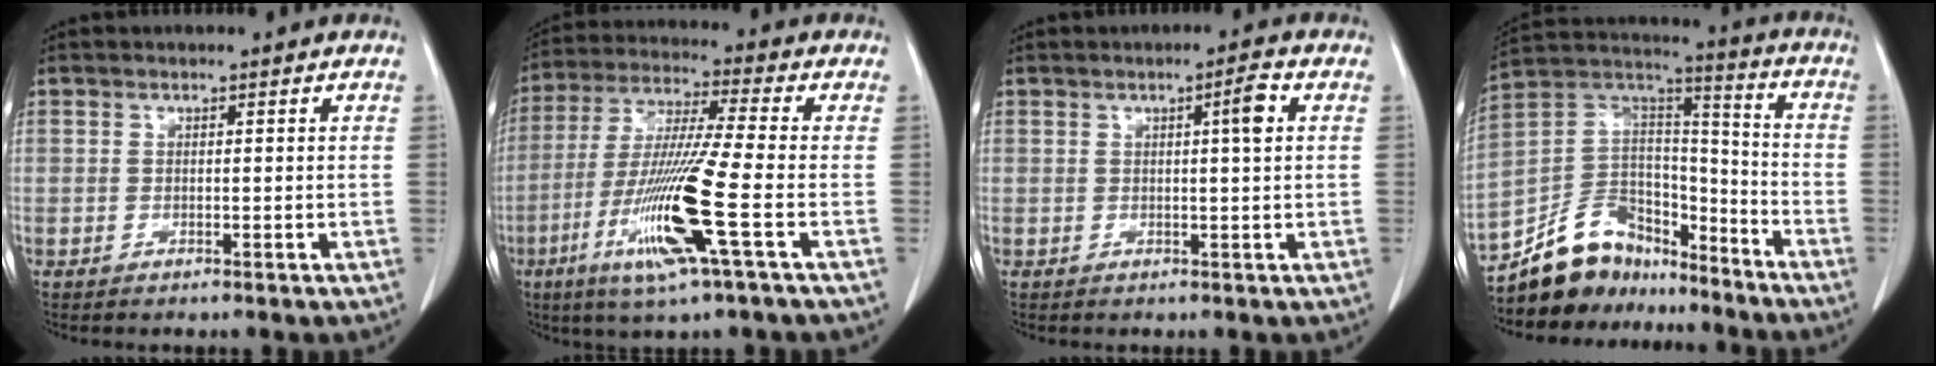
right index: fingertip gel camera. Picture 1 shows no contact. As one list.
[{"total": 14.7, "force": [-5.1, -0.8, 13.8], "torque": [-0.284, -0.024, -0.099]}, {"total": 3.0, "force": [0.8, -0.1, 2.9], "torque": [-0.045, 0.001, 0.011]}, {"total": 14.9, "force": [-12.6, 7.1, 3.7], "torque": [-0.063, 0.066, -0.224]}]